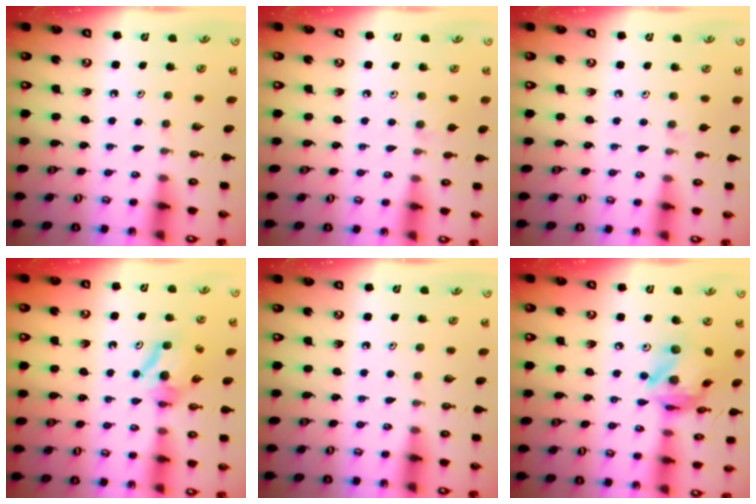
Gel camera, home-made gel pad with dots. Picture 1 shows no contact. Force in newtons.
{"total": 3.8, "press": 3.7, "slide": 0.8}
{"total": 2.9, "press": 2.9, "slide": 0.4}
{"total": 7.5, "press": 7.5, "slide": 0.2}
{"total": 0.0}
{"total": 16.4, "press": 16.3, "slide": 1.7}